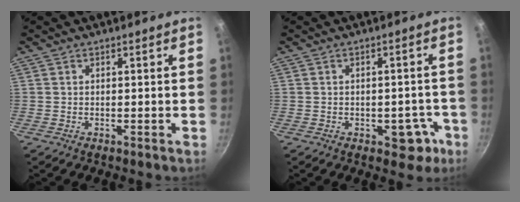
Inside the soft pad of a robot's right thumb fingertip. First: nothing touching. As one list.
[{"total": 5.6, "force": [-2.6, 3.3, 3.7], "torque": [-0.016, 0.021, -0.027]}]